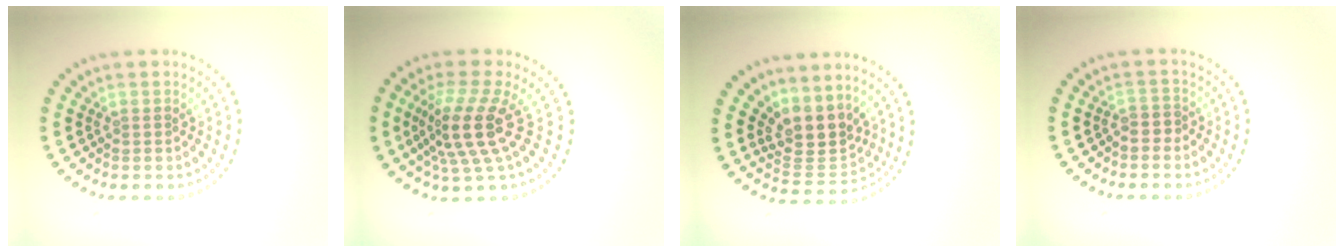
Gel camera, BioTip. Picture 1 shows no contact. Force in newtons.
{"total": 4.7, "press": 3.6, "slide": 3.1}
{"total": 3.8, "press": 3.0, "slide": 2.3}
{"total": 1.1, "press": 0.7, "slide": 0.9}